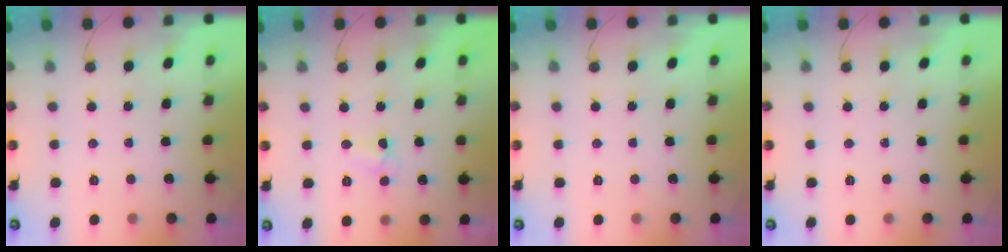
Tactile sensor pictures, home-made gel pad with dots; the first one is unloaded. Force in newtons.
{"total": 3.9, "press": 3.9, "slide": 0.5}
{"total": 0.0}
{"total": 0.0}